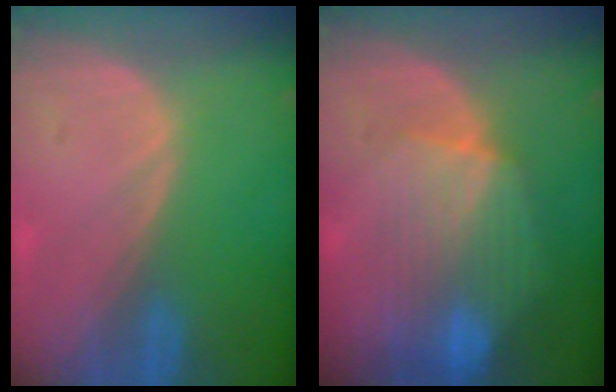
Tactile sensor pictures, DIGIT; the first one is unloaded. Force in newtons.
{"total": 8.6, "press": 8.0, "slide": 3.2}